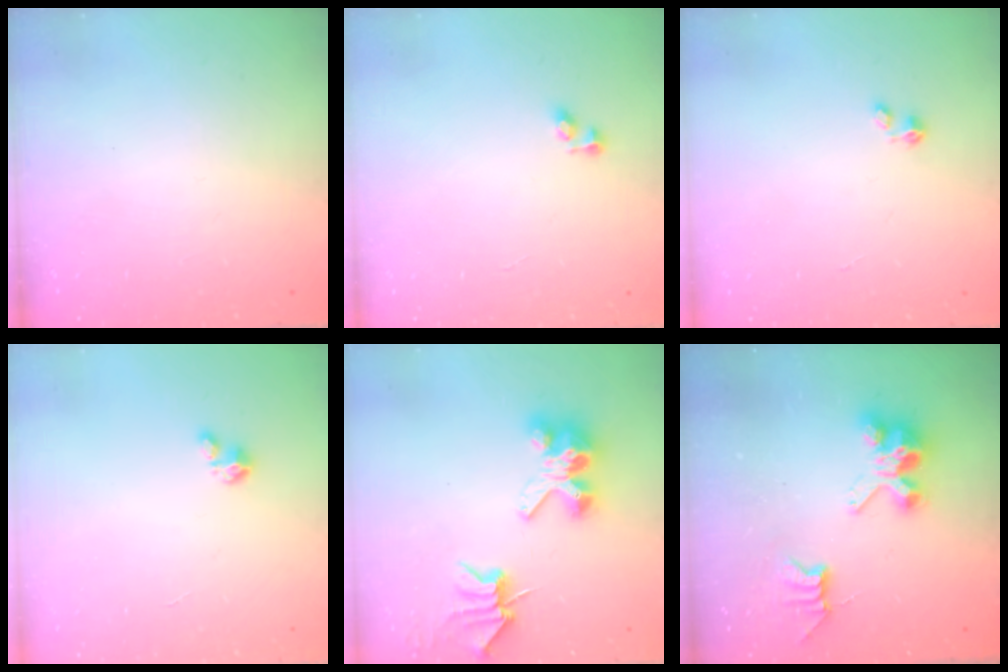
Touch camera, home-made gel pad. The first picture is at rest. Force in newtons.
{"total": 2.0, "press": 2.0, "slide": 0.3}
{"total": 0.0}
{"total": 2.7, "press": 2.7, "slide": 0.2}
{"total": 7.0, "press": 6.9, "slide": 0.6}
{"total": 7.8, "press": 7.7, "slide": 0.5}